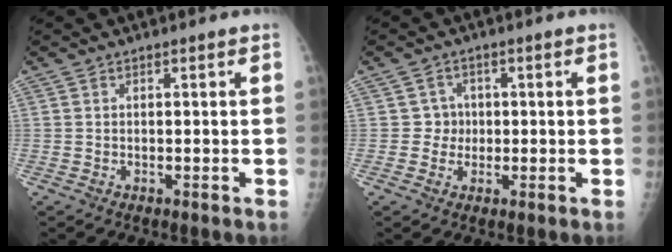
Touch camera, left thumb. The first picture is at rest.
{"total": 3.0, "force": [0.0, 3.0, 0.1], "torque": [0.024, 0.009, -0.006]}